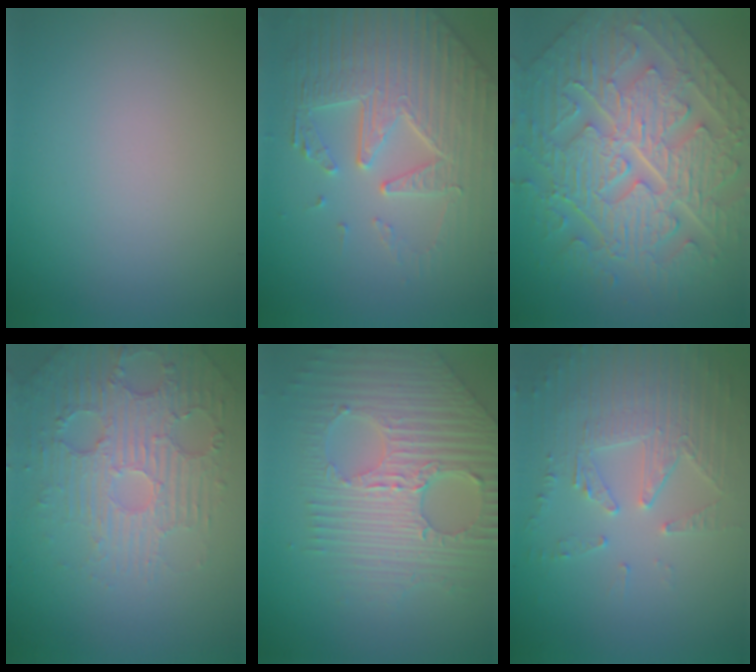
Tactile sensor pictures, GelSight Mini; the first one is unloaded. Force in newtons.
{"total": 6.7, "press": 5.5, "slide": 3.8}
{"total": 11.2, "press": 7.7, "slide": 8.2}
{"total": 5.5, "press": 3.8, "slide": 4.0}
{"total": 8.9, "press": 6.0, "slide": 6.6}
{"total": 5.1, "press": 3.7, "slide": 3.6}